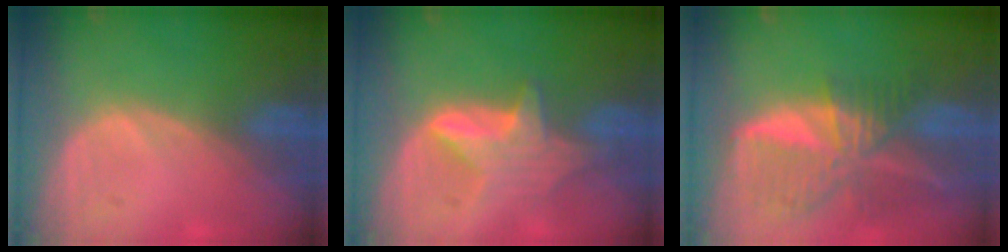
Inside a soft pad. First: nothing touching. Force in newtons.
{"total": 5.6, "press": 5.6, "slide": 0.4}
{"total": 9.5, "press": 8.4, "slide": 4.6}